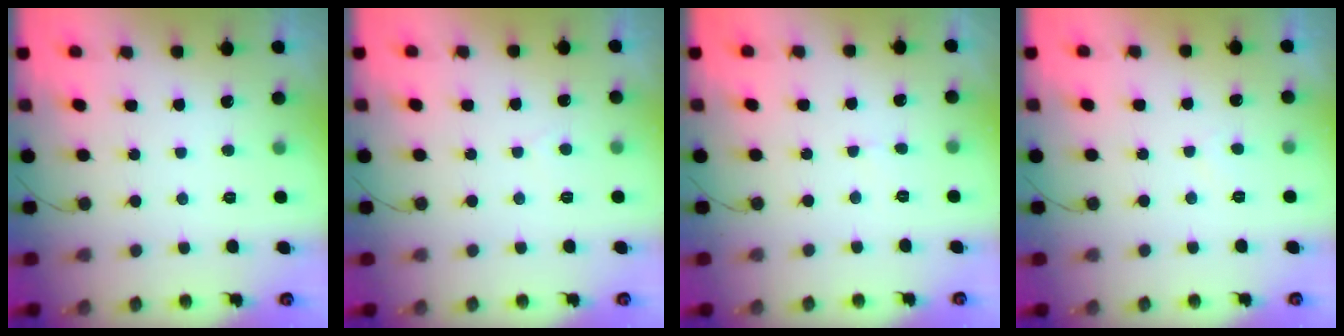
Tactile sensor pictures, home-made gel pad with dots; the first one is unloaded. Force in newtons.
{"total": 1.0, "press": 1.0, "slide": 0.2}
{"total": 2.6, "press": 2.6, "slide": 0.2}
{"total": 2.0, "press": 2.0, "slide": 0.5}